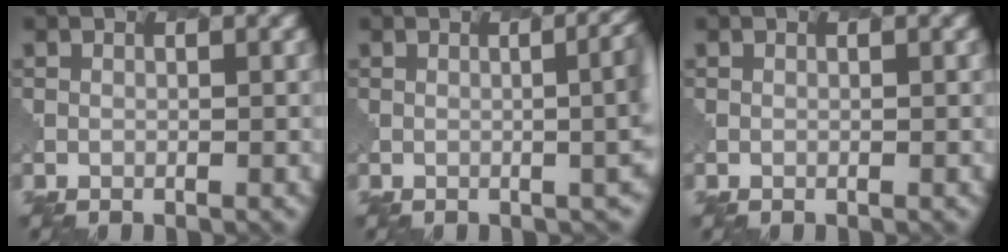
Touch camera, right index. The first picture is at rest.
{"total": 6.6, "force": [0.0, 3.2, 5.8], "torque": [-0.021, 0.009, 0.004]}
{"total": 0.0}